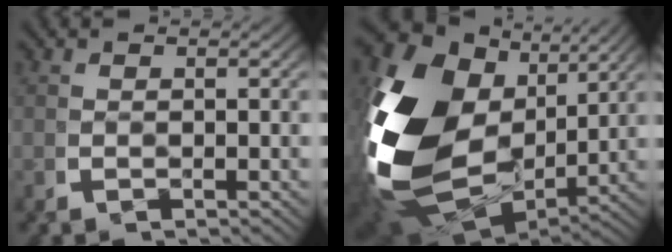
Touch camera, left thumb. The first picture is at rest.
{"total": 21.4, "force": [-0.5, 14.6, 15.6], "torque": [-0.374, -0.073, 0.024]}